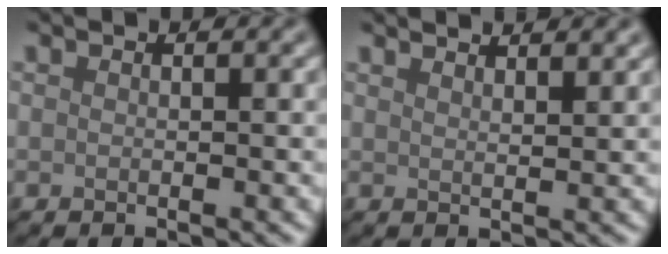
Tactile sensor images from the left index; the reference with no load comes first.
{"total": 3.8, "force": [3.2, 1.2, 1.8], "torque": [0.005, 0.018, 0.016]}